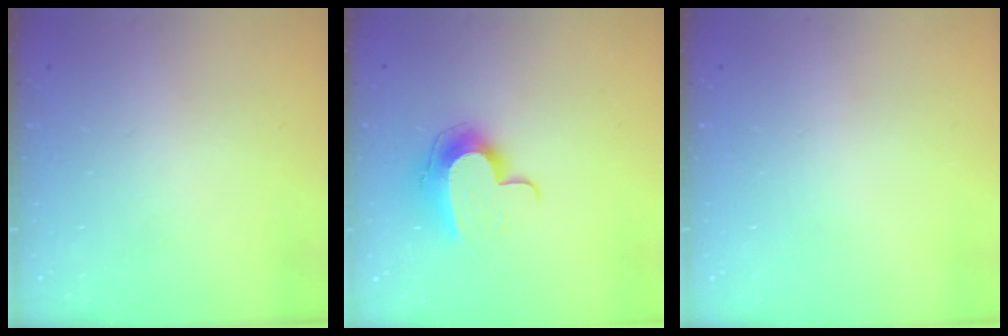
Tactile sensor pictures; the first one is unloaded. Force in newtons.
{"total": 11.2, "press": 11.2, "slide": 0.7}
{"total": 0.0}